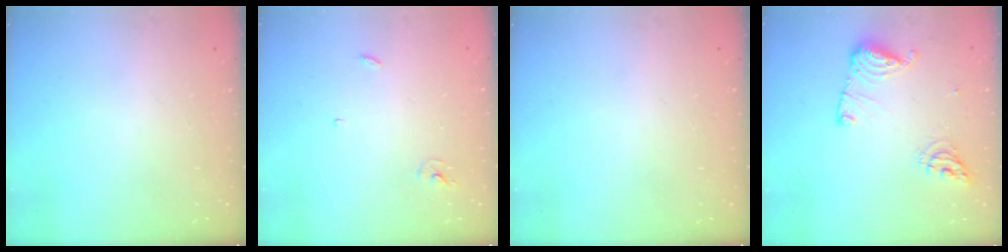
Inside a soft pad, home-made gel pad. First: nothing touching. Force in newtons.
{"total": 2.4, "press": 2.4, "slide": 0.2}
{"total": 0.0}
{"total": 11.8, "press": 11.7, "slide": 1.4}